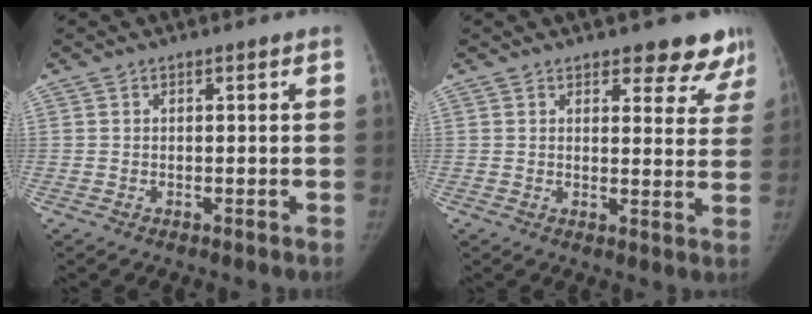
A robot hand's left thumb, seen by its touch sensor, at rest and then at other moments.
{"total": 8.6, "force": [6.8, 3.4, 4.0], "torque": [-0.005, -0.038, 0.071]}